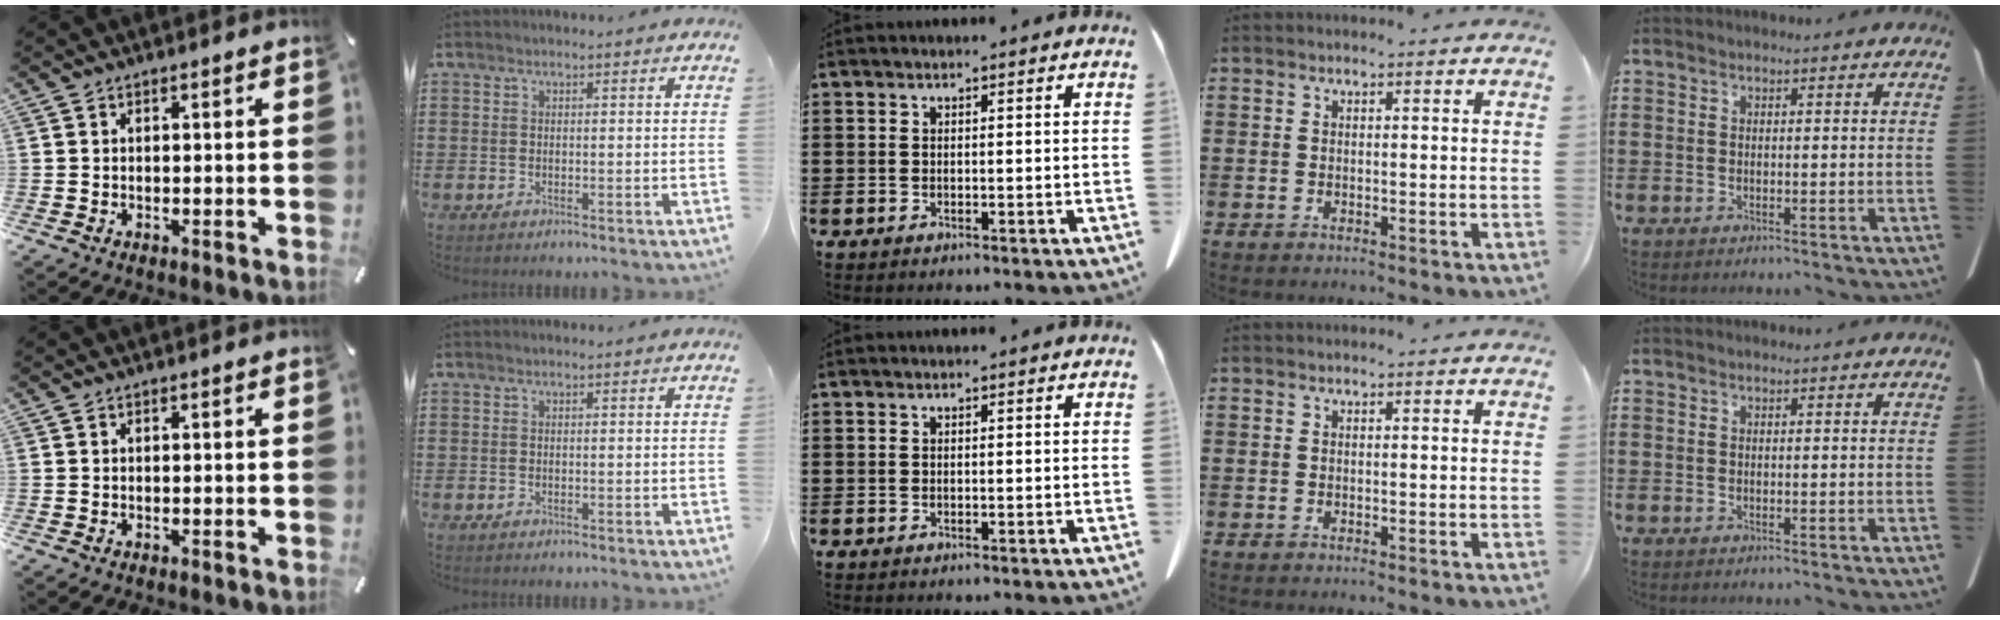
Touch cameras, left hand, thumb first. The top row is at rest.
{}